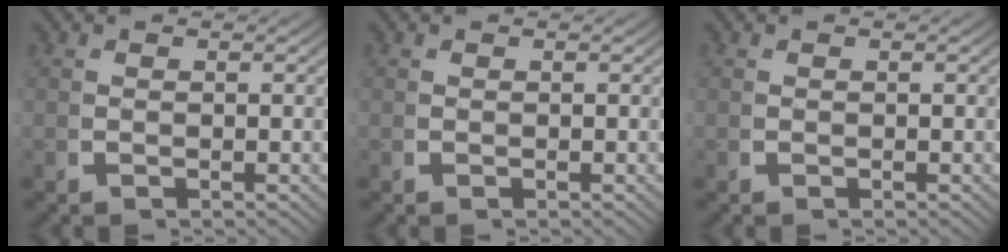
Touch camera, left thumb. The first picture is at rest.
{"total": 0.0}
{"total": 0.0}